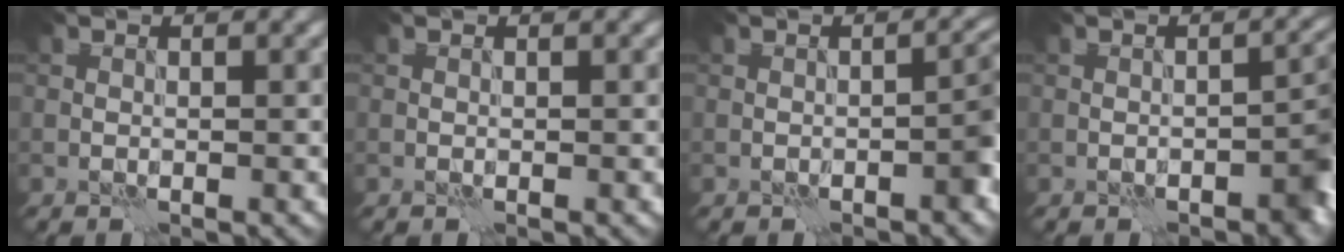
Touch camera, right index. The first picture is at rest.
{"total": 0.0}
{"total": 2.1, "force": [-1.1, 0.4, 1.8], "torque": [-0.023, 0.013, -0.018]}
{"total": 3.5, "force": [-1.6, 1.4, 2.8], "torque": [-0.027, 0.014, -0.023]}